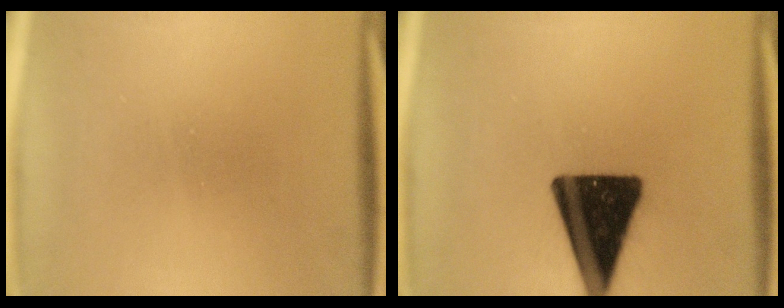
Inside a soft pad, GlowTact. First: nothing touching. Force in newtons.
{"total": 16.9}